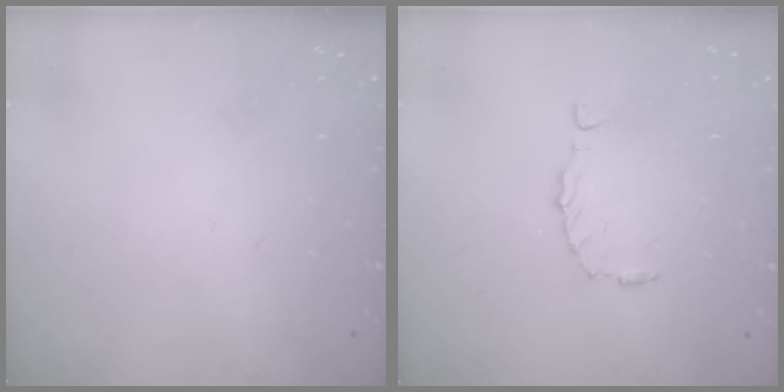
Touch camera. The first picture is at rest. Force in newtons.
{"total": 1.9, "press": 1.9, "slide": 0.3}